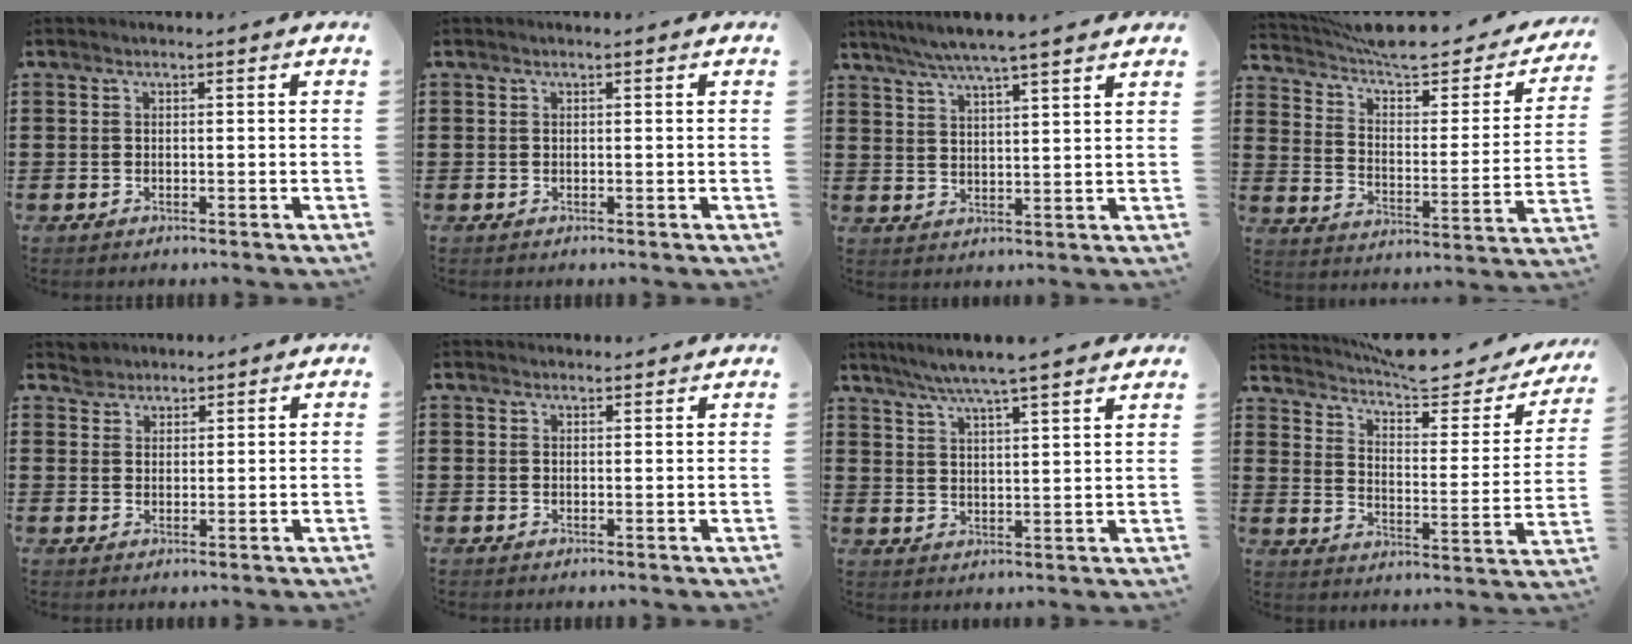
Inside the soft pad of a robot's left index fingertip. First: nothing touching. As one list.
[{"total": 0.0}, {"total": 5.3, "force": [4.6, -0.3, 2.6], "torque": [-0.064, -0.019, 0.079]}, {"total": 7.3, "force": [6.4, 1.5, 3.2], "torque": [-0.084, -0.044, 0.106]}, {"total": 2.2, "force": [2.0, 1.0, -0.3], "torque": [-0.001, 0.004, 0.040]}, {"total": 1.3, "force": [1.3, 0.2, -0.1], "torque": [-0.003, 0.000, 0.025]}, {"total": 5.6, "force": [4.9, -0.5, 2.6], "torque": [-0.067, -0.021, 0.084]}, {"total": 6.8, "force": [5.9, 1.3, 3.2], "torque": [-0.082, -0.037, 0.099]}]